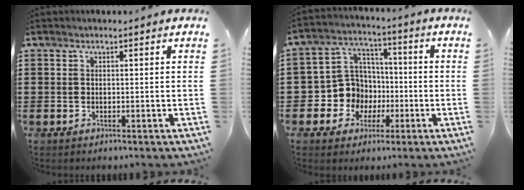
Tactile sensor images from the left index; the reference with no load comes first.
{"total": 9.0, "force": [-1.4, 8.7, 2.2], "torque": [-0.089, 0.008, -0.022]}